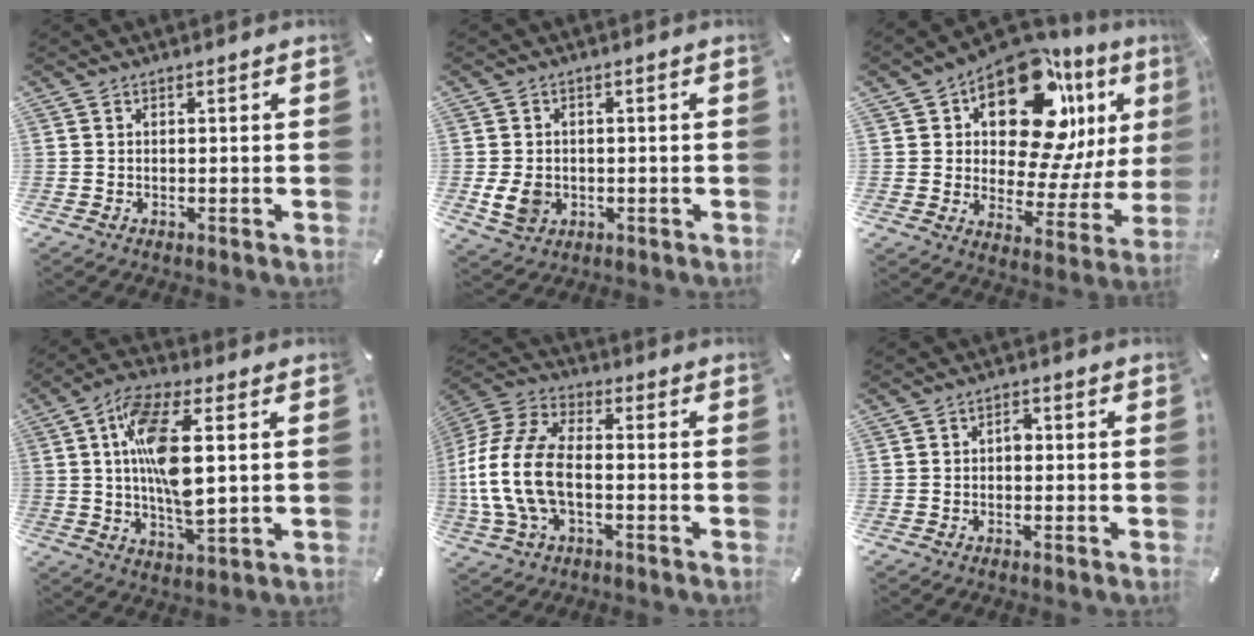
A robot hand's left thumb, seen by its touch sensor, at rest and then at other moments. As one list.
[{"total": 5.8, "force": [-0.8, 4.6, 3.3], "torque": [-0.069, 0.000, -0.015]}, {"total": 19.9, "force": [11.3, 10.6, 12.5], "torque": [-0.190, -0.085, 0.190]}, {"total": 14.3, "force": [2.2, 5.6, 13.0], "torque": [-0.255, -0.006, 0.031]}, {"total": 14.9, "force": [-3.0, 8.8, 11.6], "torque": [-0.260, 0.002, -0.058]}, {"total": 2.3, "force": [-0.1, 1.5, 1.7], "torque": [-0.028, 0.005, -0.006]}]